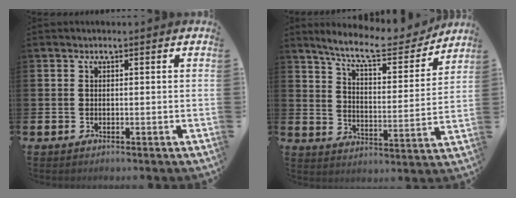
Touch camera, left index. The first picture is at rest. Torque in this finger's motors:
{"motor_torque": [1.07, -1.08, 0.35, 0.10]}